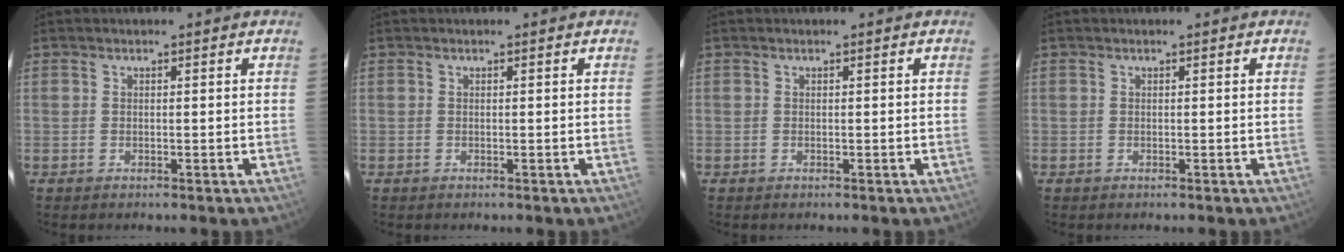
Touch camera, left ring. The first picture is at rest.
{"total": 0.0}
{"total": 0.0}
{"total": 0.0}